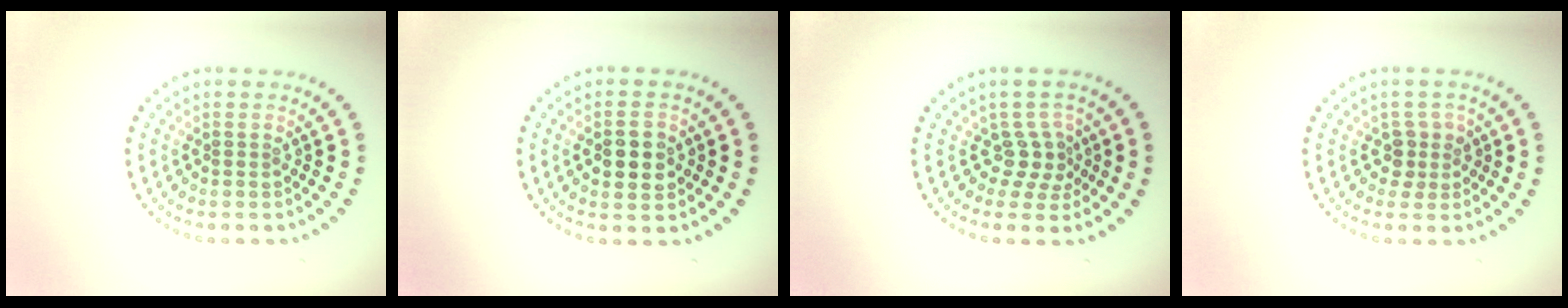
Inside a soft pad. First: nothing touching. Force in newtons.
{"total": 2.9, "press": 2.9, "slide": 0.2}
{"total": 2.2, "press": 1.5, "slide": 1.7}
{"total": 1.8, "press": 1.5, "slide": 1.0}